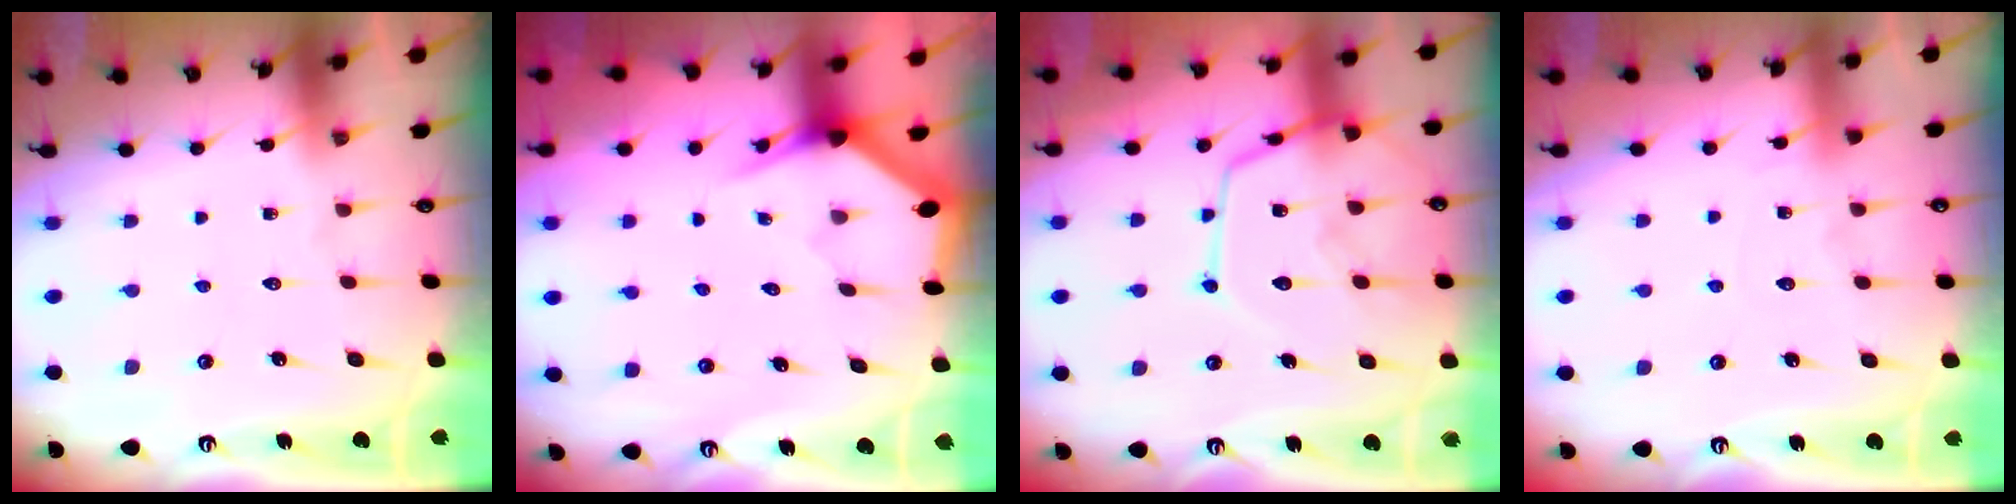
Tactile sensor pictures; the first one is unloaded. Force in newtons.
{"total": 3.0, "press": 3.0, "slide": 0.0}
{"total": 15.1, "press": 15.1, "slide": 1.4}
{"total": 5.4, "press": 5.3, "slide": 0.7}